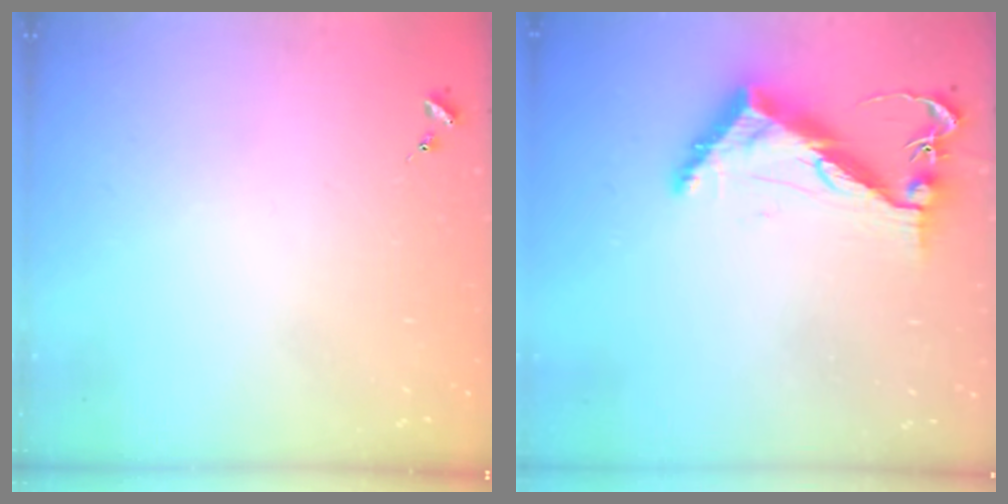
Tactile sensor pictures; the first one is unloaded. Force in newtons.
{"total": 9.7, "press": 9.6, "slide": 1.4}